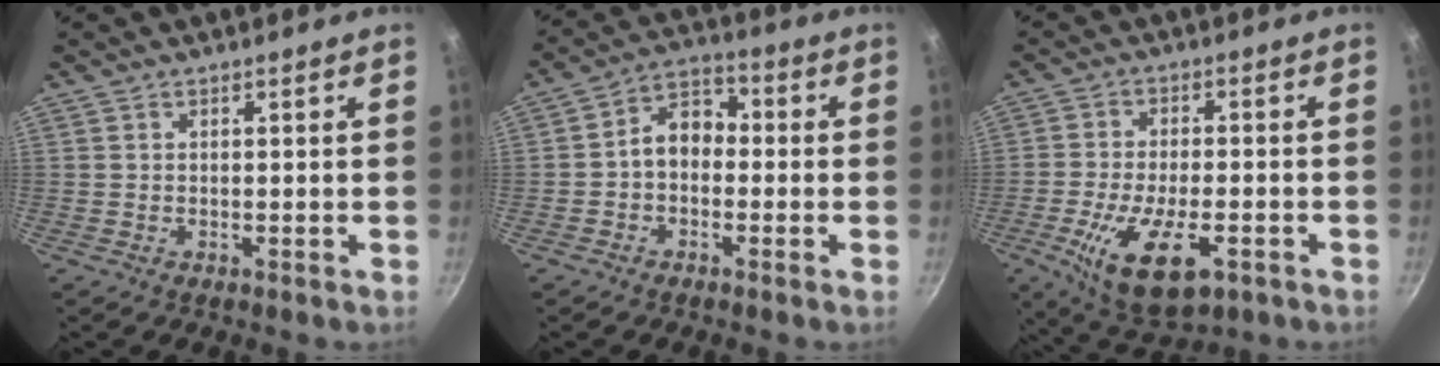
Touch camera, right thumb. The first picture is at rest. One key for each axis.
{"total": 7.2, "fx": -1.1, "fy": 5.3, "fz": 4.7, "tx": -0.046, "ty": 0.034, "tz": -0.036}
{"total": 14.5, "fx": -5.5, "fy": 6.4, "fz": 11.8, "tx": -0.204, "ty": 0.003, "tz": -0.088}